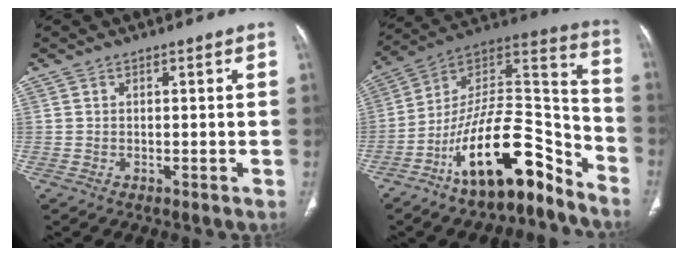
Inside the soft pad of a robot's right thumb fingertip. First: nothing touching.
{"total": 20.5, "force": [-13.3, 7.5, 13.8], "torque": [-0.189, 0.118, -0.224]}